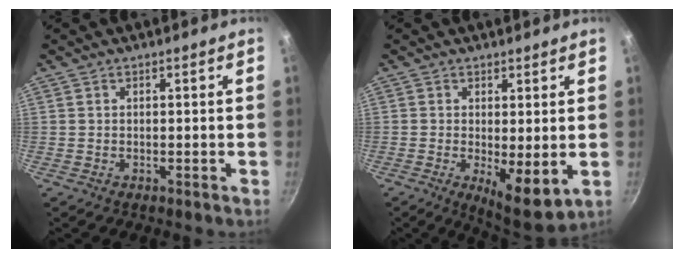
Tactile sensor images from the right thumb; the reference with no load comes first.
{"total": 7.8, "force": [-0.6, 2.7, 7.3], "torque": [-0.097, -0.023, -0.001]}